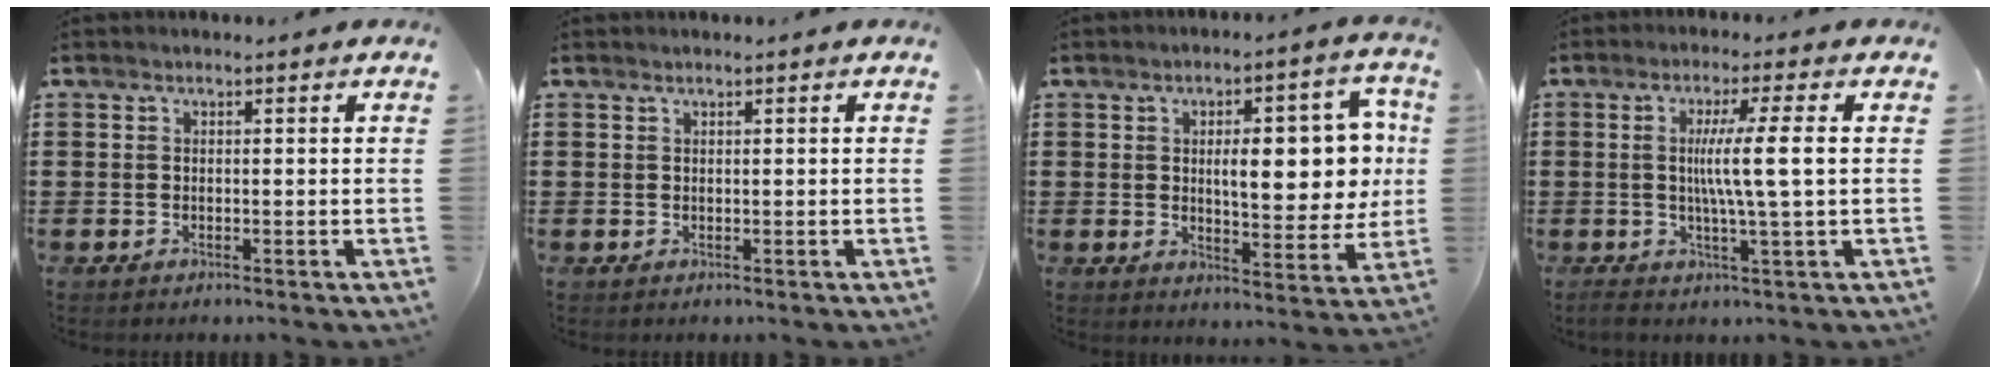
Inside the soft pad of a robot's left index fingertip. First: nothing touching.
{"total": 0.0}
{"total": 10.8, "force": [1.3, 3.8, 10.0], "torque": [-0.144, -0.002, 0.013]}
{"total": 7.5, "force": [0.4, -0.7, 7.5], "torque": [-0.139, -0.004, -0.001]}